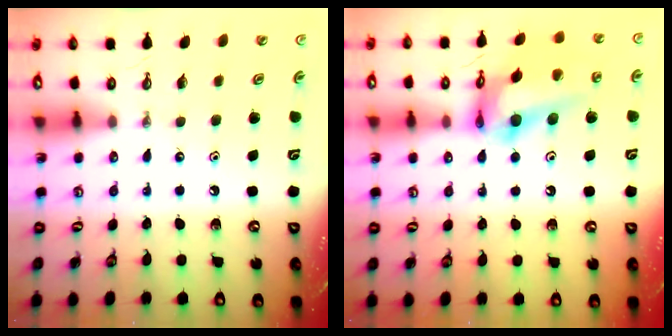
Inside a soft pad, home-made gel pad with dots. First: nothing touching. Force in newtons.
{"total": 17.0, "press": 16.9, "slide": 1.2}